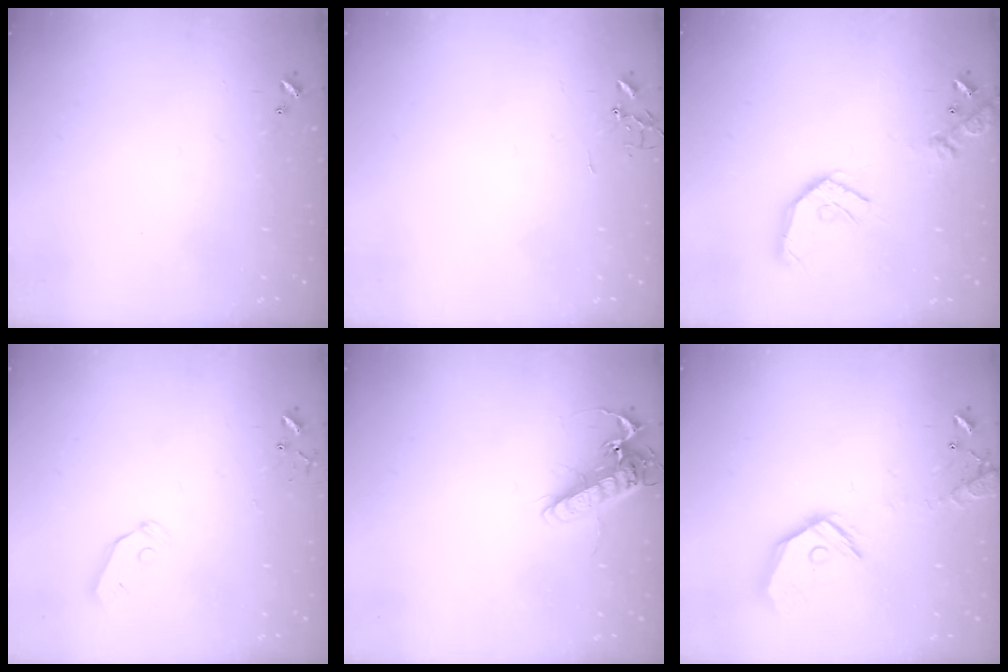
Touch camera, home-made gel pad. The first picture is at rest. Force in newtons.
{"total": 0.0}
{"total": 16.6, "press": 16.4, "slide": 2.5}
{"total": 5.6, "press": 5.6, "slide": 0.7}
{"total": 14.8, "press": 14.6, "slide": 2.4}
{"total": 16.3, "press": 16.1, "slide": 2.4}